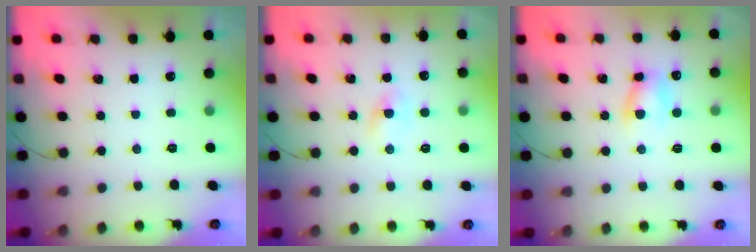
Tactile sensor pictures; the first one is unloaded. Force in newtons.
{"total": 1.8, "press": 1.6, "slide": 0.8}
{"total": 6.4, "press": 6.3, "slide": 1.1}